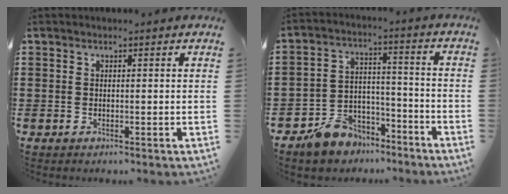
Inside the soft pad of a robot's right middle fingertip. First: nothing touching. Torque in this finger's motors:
{"motor_torque": [2.14, 0.00, 0.20, 0.09]}